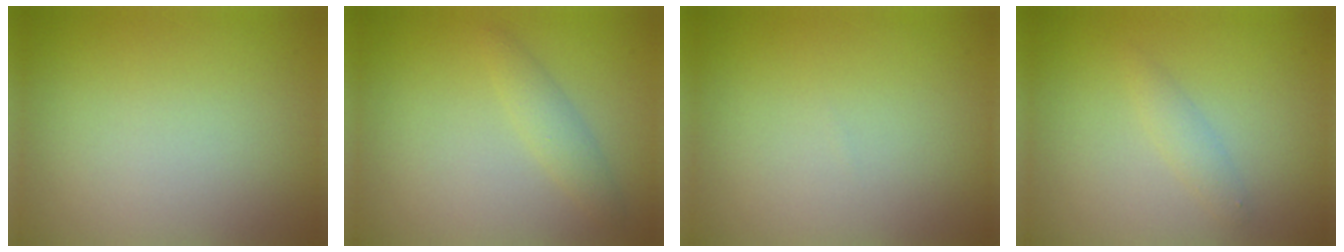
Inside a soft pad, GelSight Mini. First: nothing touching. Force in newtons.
{"total": 1.7, "press": 1.7, "slide": 0.0}
{"total": 0.0}
{"total": 1.4, "press": 1.4, "slide": 0.0}